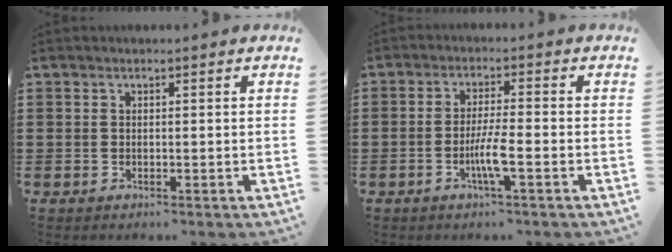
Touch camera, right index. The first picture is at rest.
{"total": 4.9, "force": [-1.9, 0.3, 4.6], "torque": [-0.091, -0.010, -0.037]}